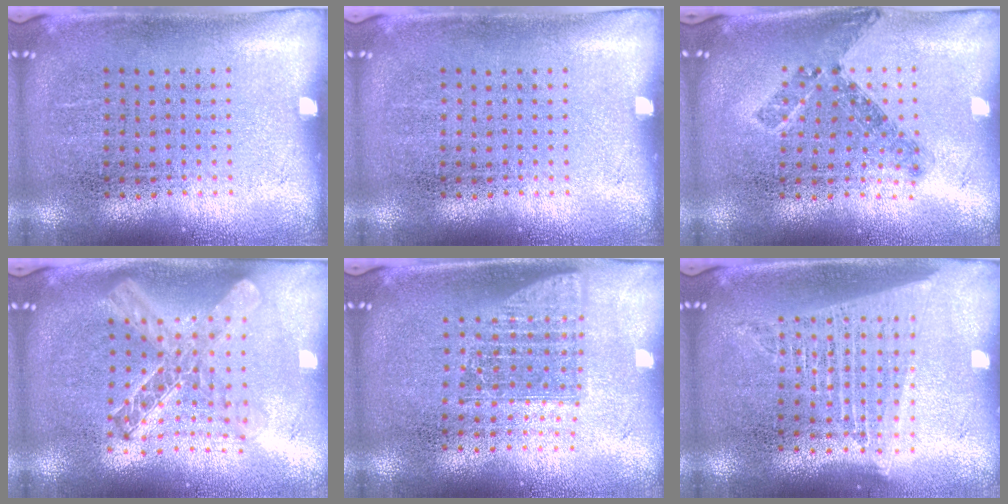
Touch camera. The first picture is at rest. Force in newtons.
{"total": 0.0}
{"total": 0.8, "press": 0.7, "slide": 0.4}
{"total": 2.2, "press": 1.8, "slide": 1.2}
{"total": 1.6, "press": 1.2, "slide": 0.9}
{"total": 1.7, "press": 1.6, "slide": 0.8}